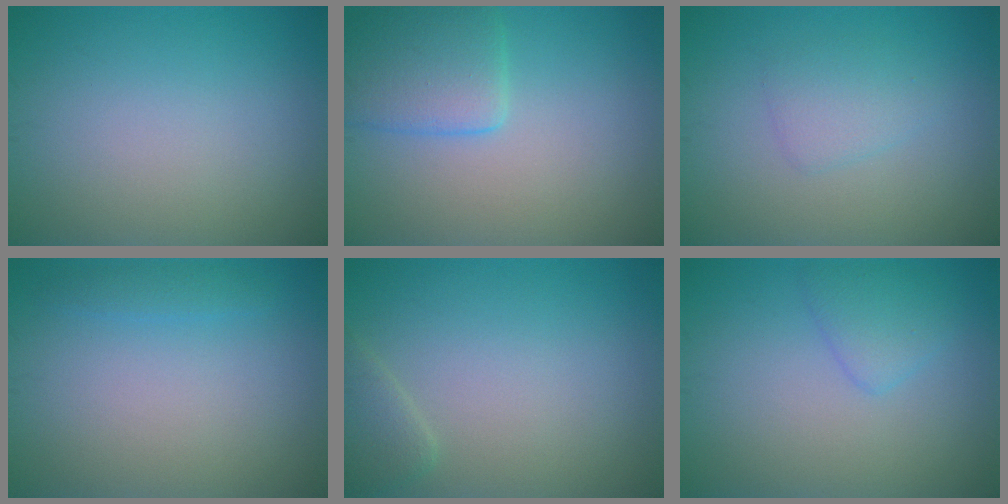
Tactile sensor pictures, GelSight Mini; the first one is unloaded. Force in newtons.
{"total": 4.1, "press": 4.1, "slide": 0.2}
{"total": 1.9, "press": 1.9, "slide": 0.0}
{"total": 1.0, "press": 1.0, "slide": 0.1}
{"total": 1.6, "press": 1.6, "slide": 0.2}
{"total": 2.0, "press": 2.0, "slide": 0.2}